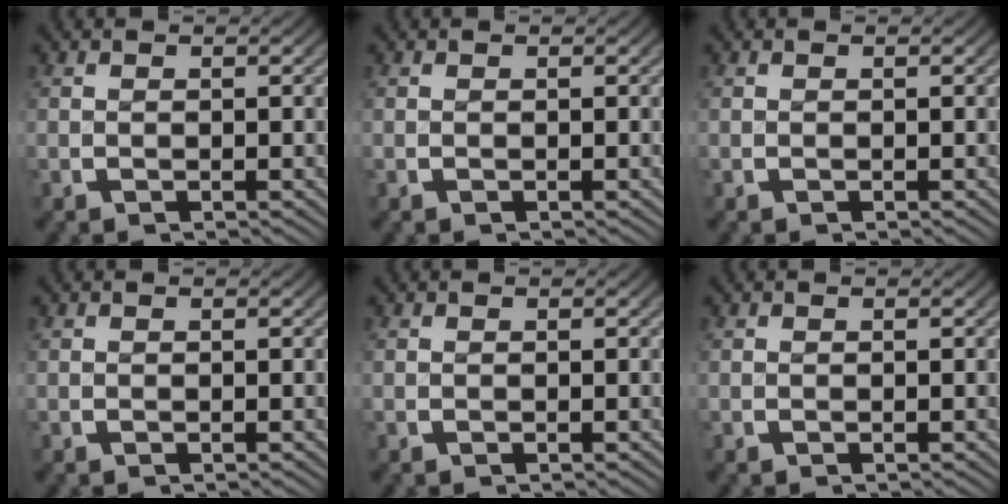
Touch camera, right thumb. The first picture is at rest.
{"total": 0.0}
{"total": 0.0}
{"total": 0.0}
{"total": 0.0}
{"total": 0.0}